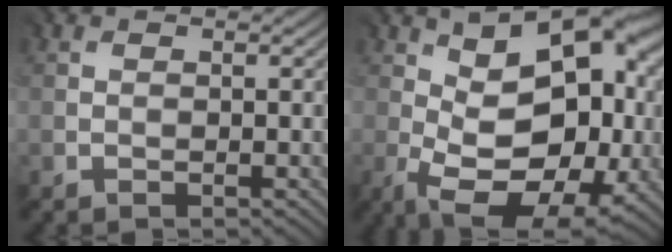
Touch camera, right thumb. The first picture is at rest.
{"total": 17.6, "force": [-0.5, 10.7, 13.9], "torque": [-0.204, -0.023, 0.014]}